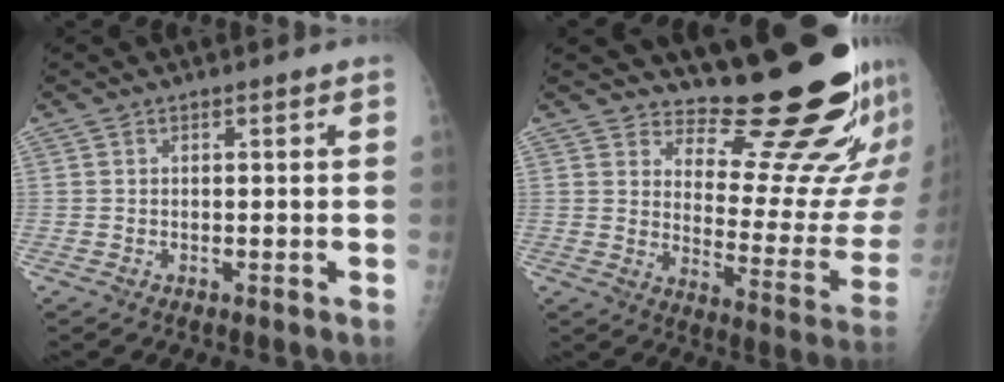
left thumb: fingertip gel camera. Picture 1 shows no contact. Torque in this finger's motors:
{"motor_torque": [0.69, 1.21, 0.04, -0.43, 0.05]}